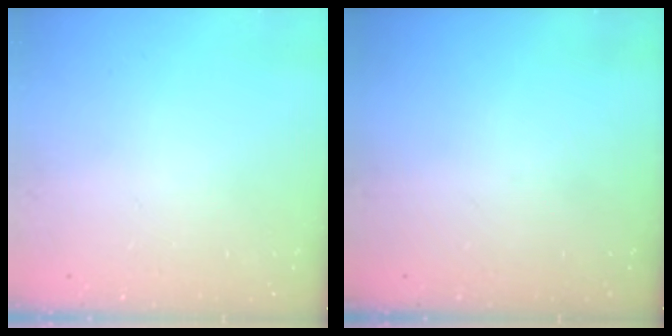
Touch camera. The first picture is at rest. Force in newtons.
{"total": 0.0}